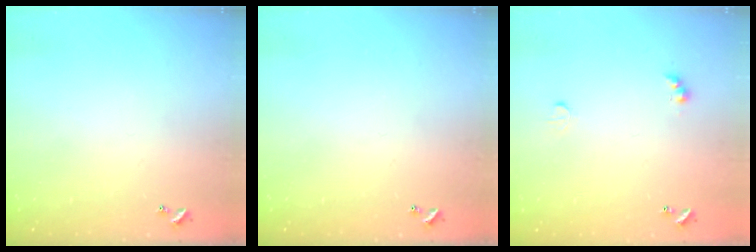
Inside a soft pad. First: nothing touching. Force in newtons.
{"total": 0.0}
{"total": 2.6, "press": 2.4, "slide": 0.8}